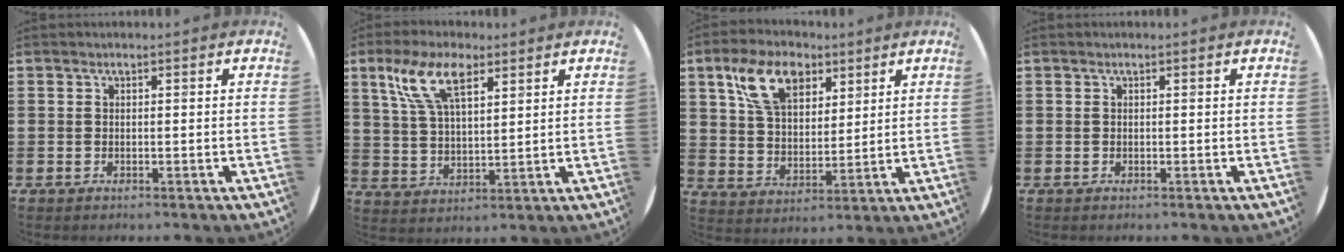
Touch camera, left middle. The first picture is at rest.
{"total": 8.5, "force": [5.2, 3.6, 5.7], "torque": [-0.128, 0.004, 0.094]}
{"total": 9.5, "force": [5.9, 5.3, 5.3], "torque": [-0.119, 0.008, 0.110]}
{"total": 0.0}